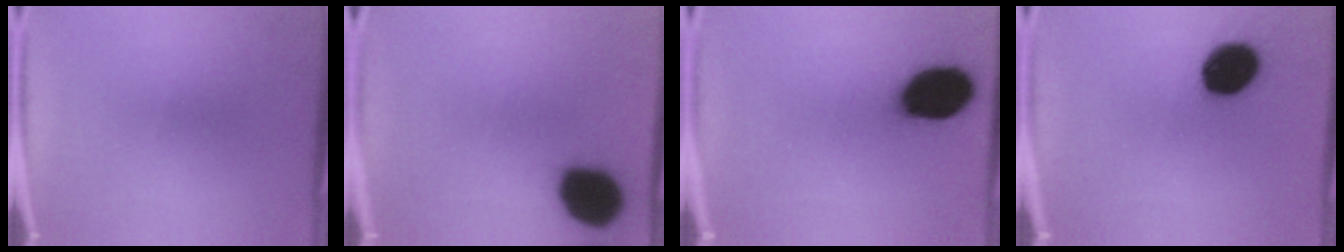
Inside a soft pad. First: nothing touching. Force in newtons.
{"total": 17.1}
{"total": 18.2}
{"total": 14.6}